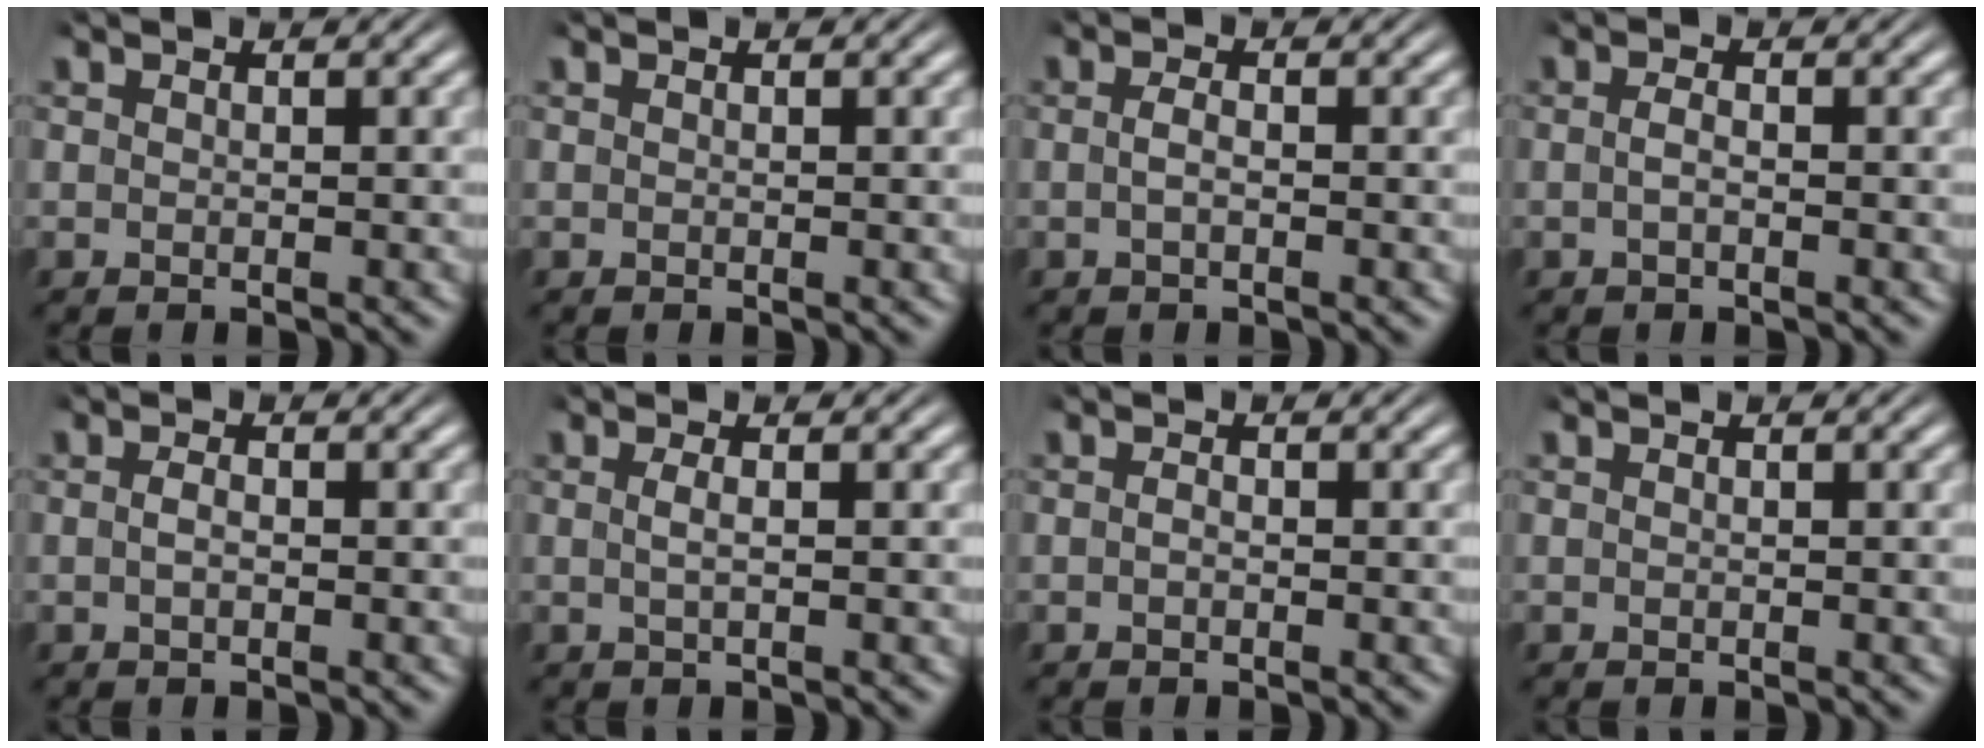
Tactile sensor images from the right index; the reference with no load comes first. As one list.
[{"total": 0.0}, {"total": 1.2, "force": [-0.6, 0.1, 1.0], "torque": [-0.026, -0.007, -0.009]}, {"total": 1.2, "force": [-0.7, 0.1, 1.0], "torque": [-0.025, -0.006, -0.009]}, {"total": 1.0, "force": [-0.5, 0.1, 0.8], "torque": [-0.020, -0.007, -0.007]}, {"total": 1.1, "force": [-0.2, -0.3, 1.0], "torque": [-0.027, -0.008, 0.001]}, {"total": 0.7, "force": [-0.4, 0.3, 0.4], "torque": [-0.013, -0.005, -0.007]}, {"total": 0.0}]